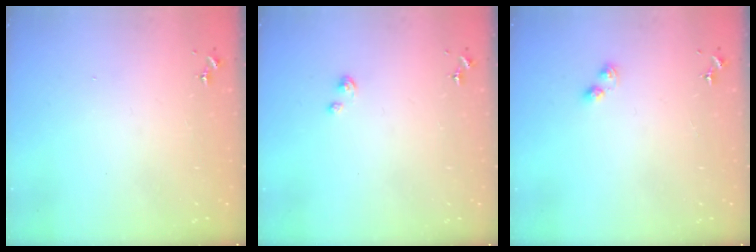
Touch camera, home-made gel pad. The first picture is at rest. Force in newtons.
{"total": 2.8, "press": 2.8, "slide": 0.3}
{"total": 2.9, "press": 2.8, "slide": 0.5}